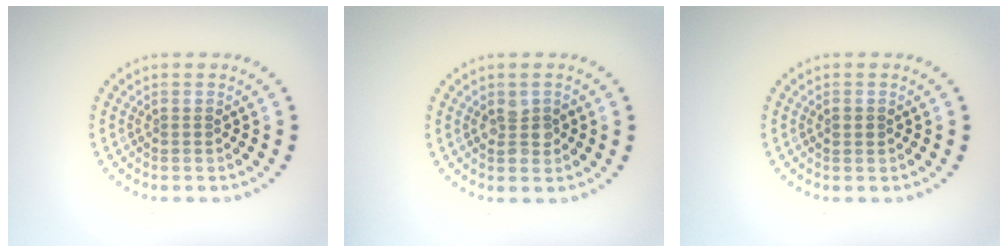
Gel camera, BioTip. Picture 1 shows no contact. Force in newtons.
{"total": 2.0, "press": 2.0, "slide": 0.2}
{"total": 1.1, "press": 1.1, "slide": 0.1}